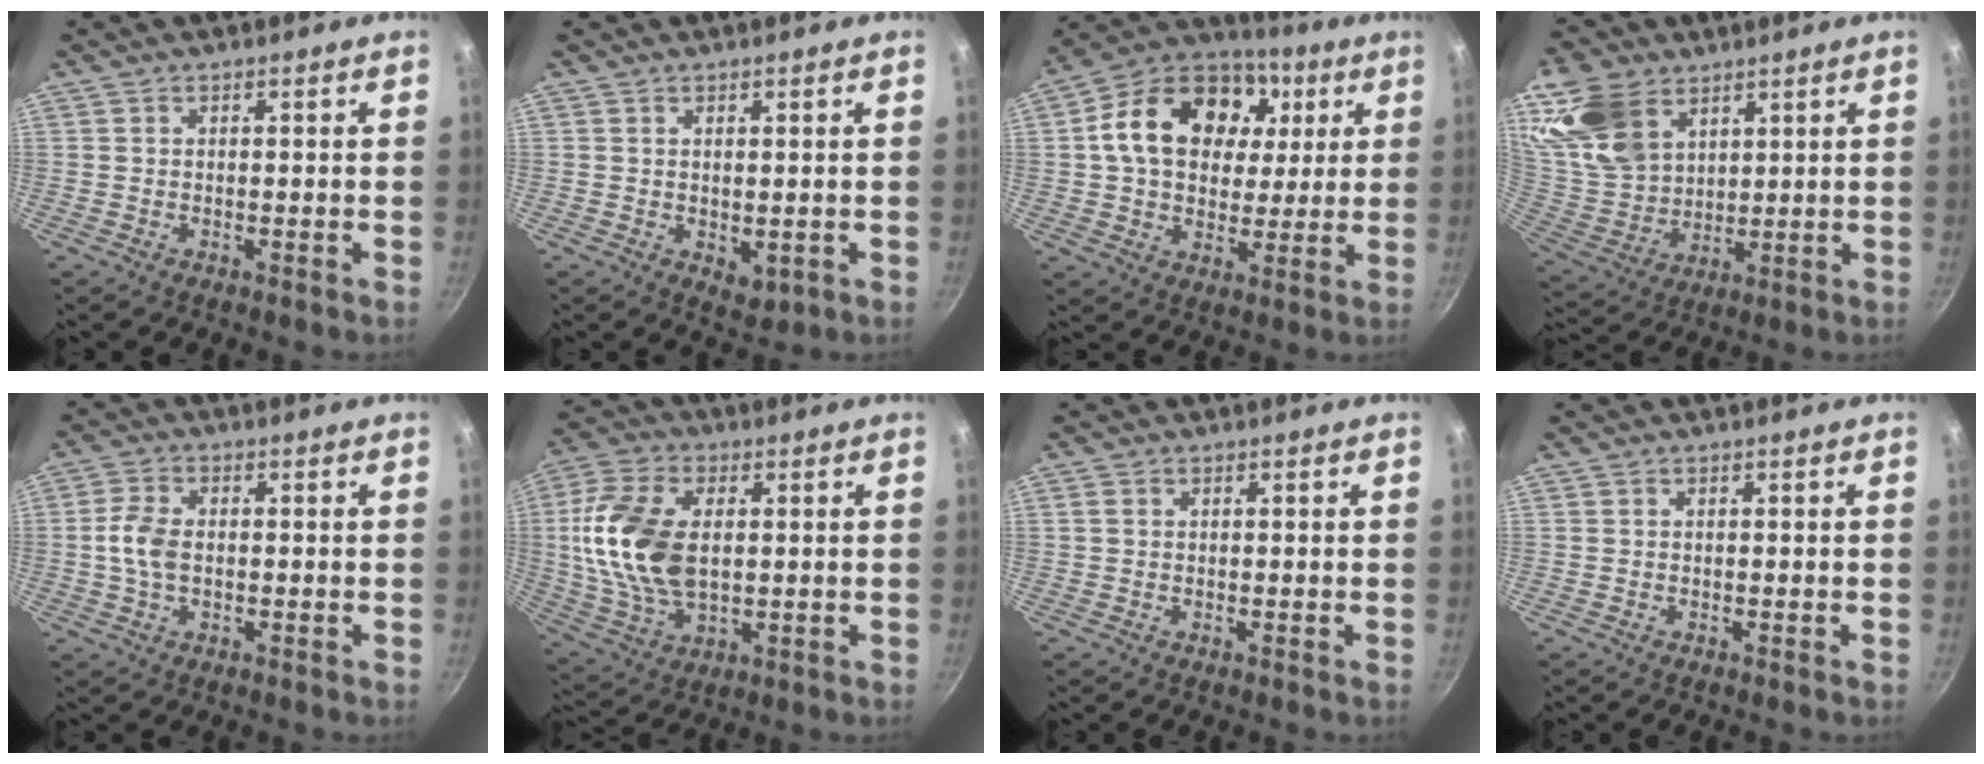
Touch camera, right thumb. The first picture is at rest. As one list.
[{"total": 2.8, "force": [0.3, 1.8, 2.1], "torque": [-0.028, -0.010, 0.008]}, {"total": 21.2, "force": [5.2, 15.5, 13.5], "torque": [-0.218, 0.018, 0.075]}, {"total": 16.2, "force": [8.2, 11.0, 8.6], "torque": [-0.160, -0.031, 0.172]}, {"total": 5.6, "force": [-0.2, 3.5, 4.4], "torque": [-0.088, 0.011, -0.007]}, {"total": 17.5, "force": [1.7, 10.7, 13.7], "torque": [-0.261, 0.002, 0.033]}, {"total": 0.9, "force": [0.2, 0.8, 0.5], "torque": [-0.008, 0.003, 0.003]}, {"total": 0.0}]